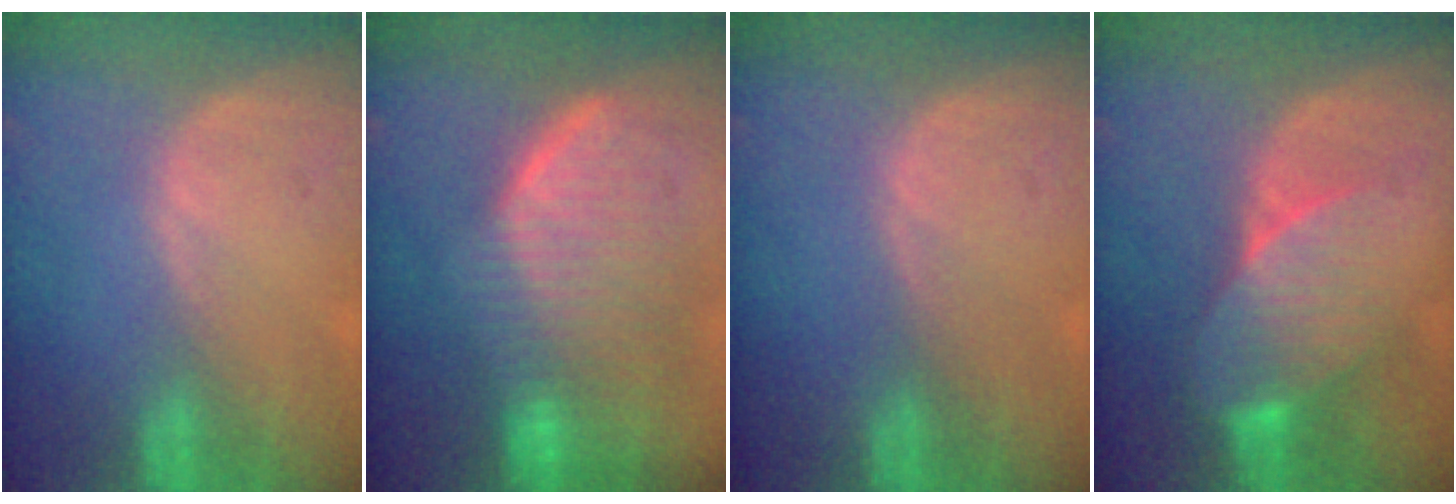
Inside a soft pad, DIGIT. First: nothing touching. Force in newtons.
{"total": 10.3, "press": 9.1, "slide": 4.8}
{"total": 0.0}
{"total": 7.9, "press": 7.2, "slide": 3.2}